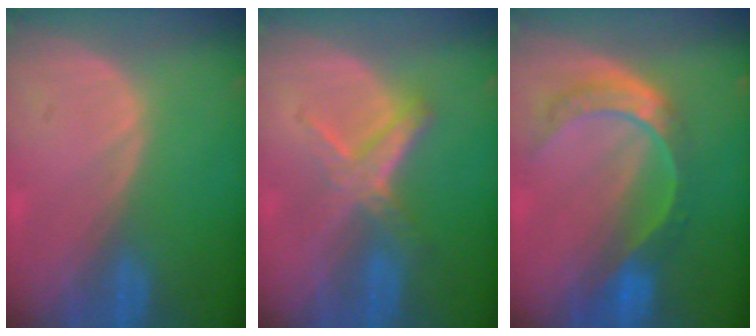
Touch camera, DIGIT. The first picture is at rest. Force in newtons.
{"total": 5.8, "press": 5.4, "slide": 1.9}
{"total": 8.3, "press": 6.9, "slide": 4.6}